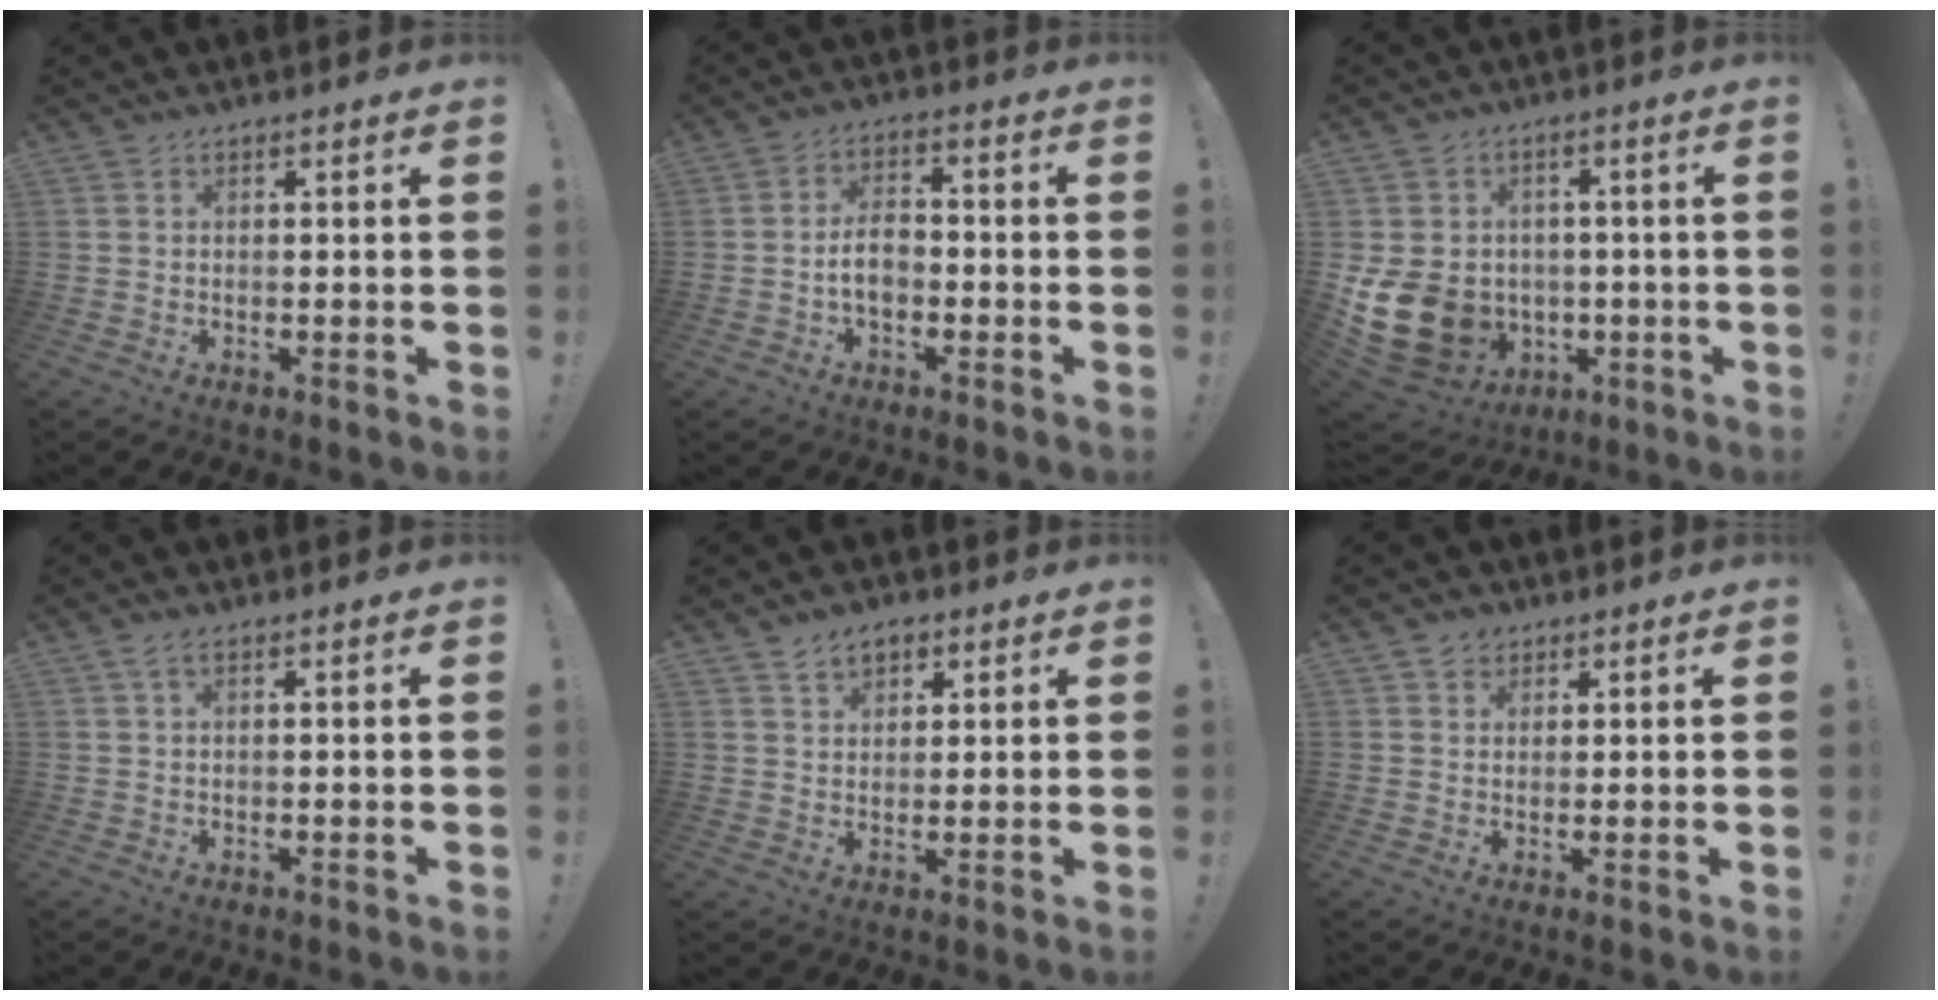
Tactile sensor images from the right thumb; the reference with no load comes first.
{"total": 6.6, "force": [-1.8, 3.9, 4.9], "torque": [-0.097, 0.012, -0.033]}
{"total": 16.1, "force": [-2.5, 13.3, 8.8], "torque": [-0.204, 0.012, -0.027]}
{"total": 2.0, "force": [0.8, 0.6, 1.7], "torque": [-0.034, 0.002, 0.014]}
{"total": 5.2, "force": [3.3, 3.3, 2.2], "torque": [-0.031, -0.010, 0.059]}
{"total": 2.9, "force": [1.8, 2.2, 0.5], "torque": [0.000, -0.007, 0.031]}